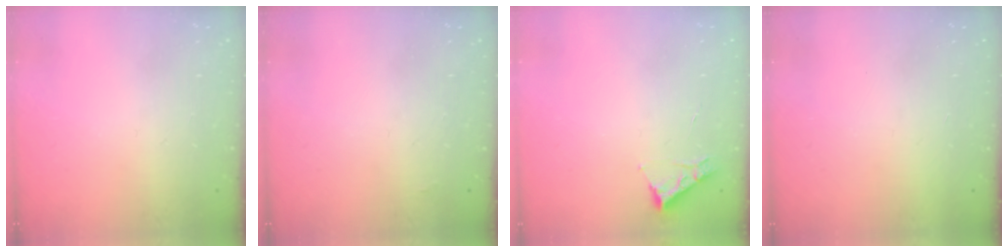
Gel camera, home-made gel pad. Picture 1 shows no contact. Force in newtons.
{"total": 1.3, "press": 1.3, "slide": 0.2}
{"total": 3.3, "press": 3.3, "slide": 0.5}
{"total": 1.6, "press": 1.5, "slide": 0.1}